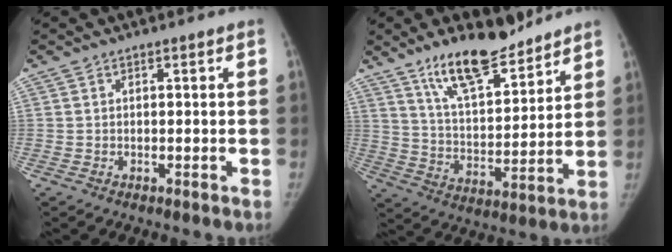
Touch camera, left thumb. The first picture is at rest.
{"total": 15.8, "force": [11.8, 5.3, 9.1], "torque": [-0.122, -0.072, 0.209]}